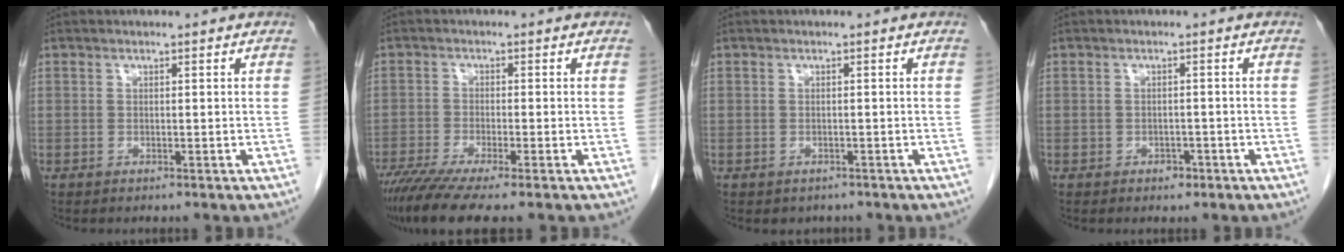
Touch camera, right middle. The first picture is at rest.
{"total": 8.4, "force": [-6.4, 0.1, 5.5], "torque": [-0.091, -0.021, -0.108]}
{"total": 1.6, "force": [-1.2, 1.1, 0.2], "torque": [-0.004, 0.001, -0.013]}
{"total": 1.6, "force": [-0.9, 1.2, 0.7], "torque": [-0.009, 0.004, -0.008]}